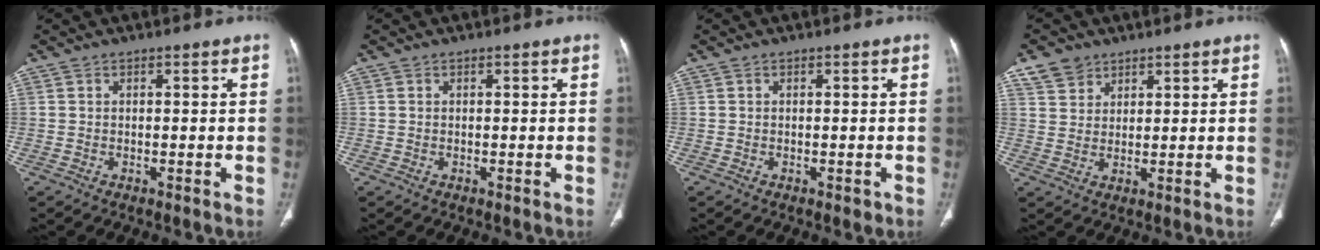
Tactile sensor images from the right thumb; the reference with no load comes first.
{"total": 0.0}
{"total": 0.7, "force": [-0.3, 0.4, 0.5], "torque": [-0.004, 0.000, -0.003]}
{"total": 5.0, "force": [3.5, 3.4, 1.2], "torque": [-0.009, -0.013, 0.071]}